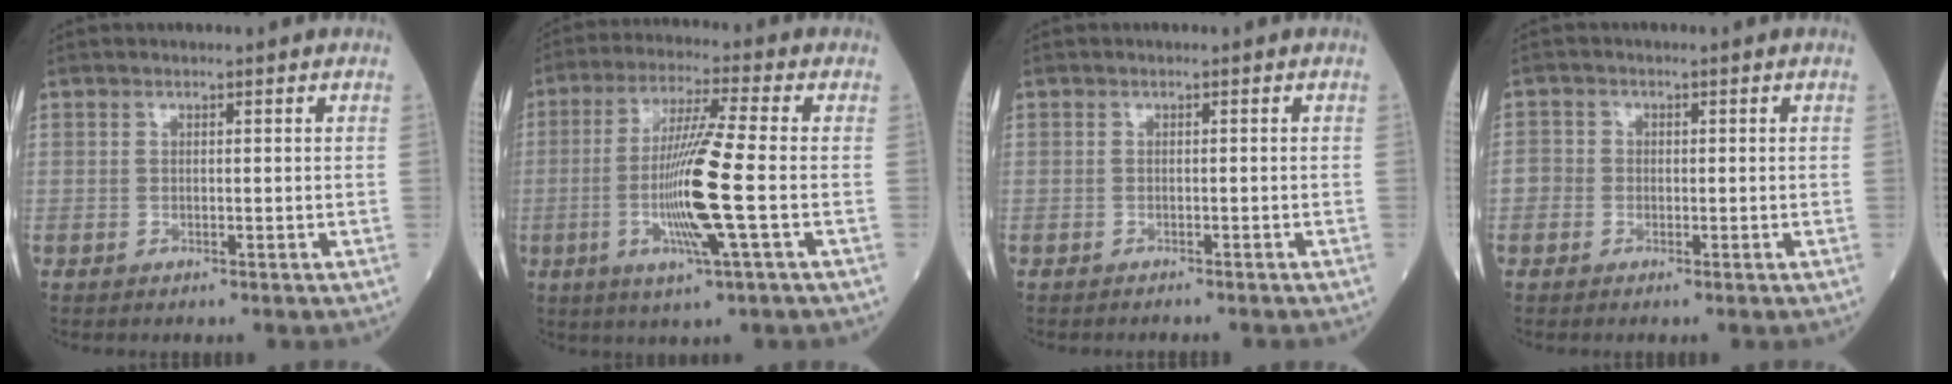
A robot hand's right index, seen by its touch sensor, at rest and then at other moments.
{"total": 11.7, "force": [-2.2, -0.9, 11.4], "torque": [-0.228, -0.011, -0.045]}
{"total": 2.6, "force": [-2.5, 0.1, 0.9], "torque": [-0.014, -0.002, -0.028]}
{"total": 2.2, "force": [-0.7, 2.0, 0.5], "torque": [-0.002, 0.008, -0.019]}